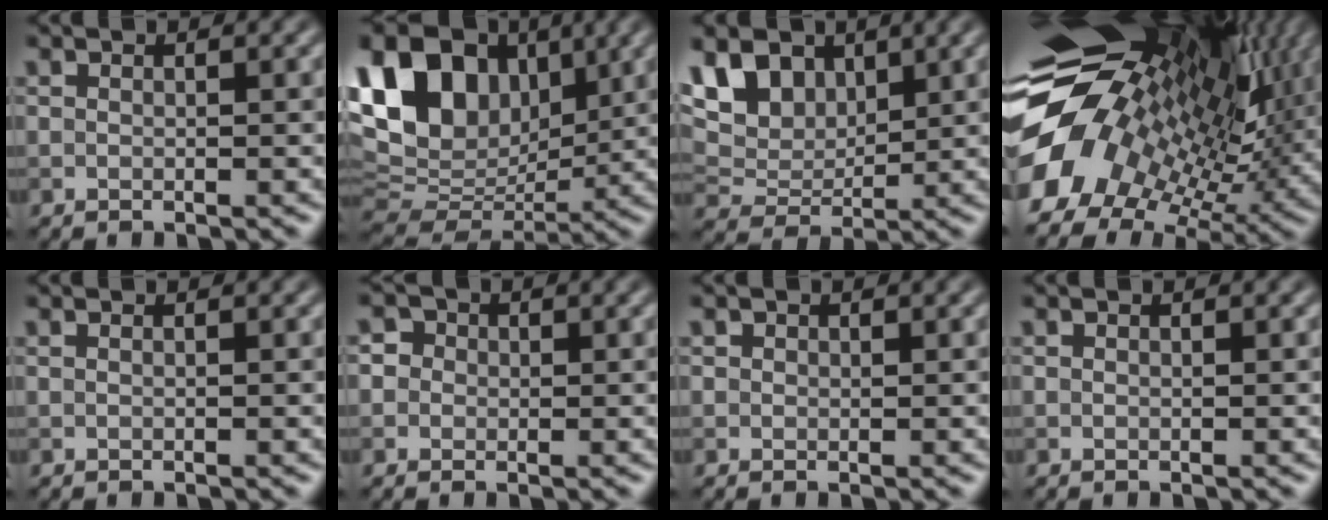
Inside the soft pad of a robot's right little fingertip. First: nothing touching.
{"total": 14.6, "force": [5.3, 9.8, 9.4], "torque": [-0.191, 0.038, 0.096]}
{"total": 8.1, "force": [4.2, 5.1, 4.7], "torque": [-0.112, 0.012, 0.068]}
{"total": 15.9, "force": [2.2, 10.7, 11.5], "torque": [-0.225, -0.009, 0.065]}
{"total": 0.0}
{"total": 3.3, "force": [1.0, 2.9, 1.1], "torque": [0.005, 0.018, -0.004]}
{"total": 0.7, "force": [0.3, 0.6, 0.1], "torque": [0.003, -0.003, 0.000]}
{"total": 0.0}